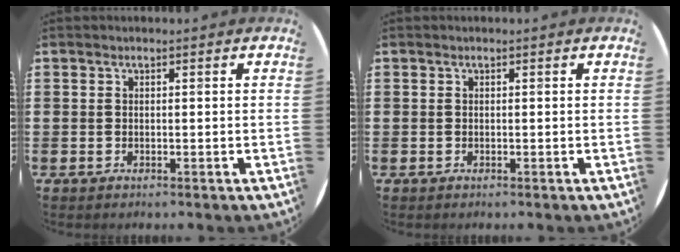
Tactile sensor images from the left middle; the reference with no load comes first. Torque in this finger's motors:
{"motor_torque": [0.32, -0.65, 0.10, 0.02]}